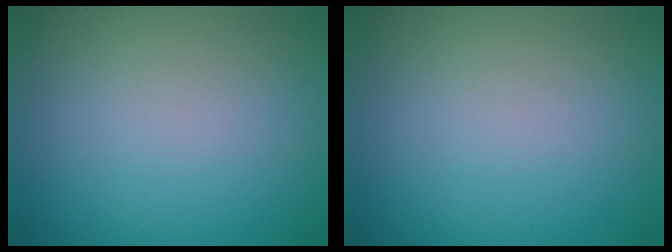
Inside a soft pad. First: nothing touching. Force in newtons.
{"total": 0.0}